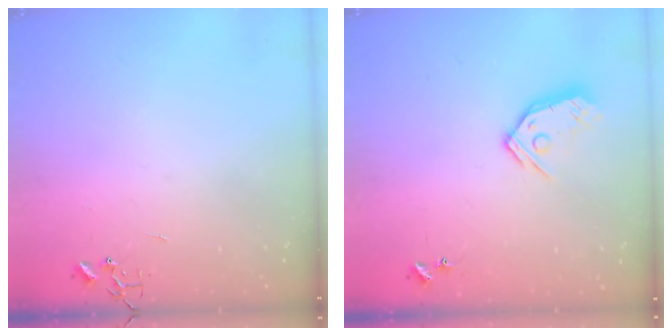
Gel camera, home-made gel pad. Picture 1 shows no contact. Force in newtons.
{"total": 9.9, "press": 9.9, "slide": 0.8}